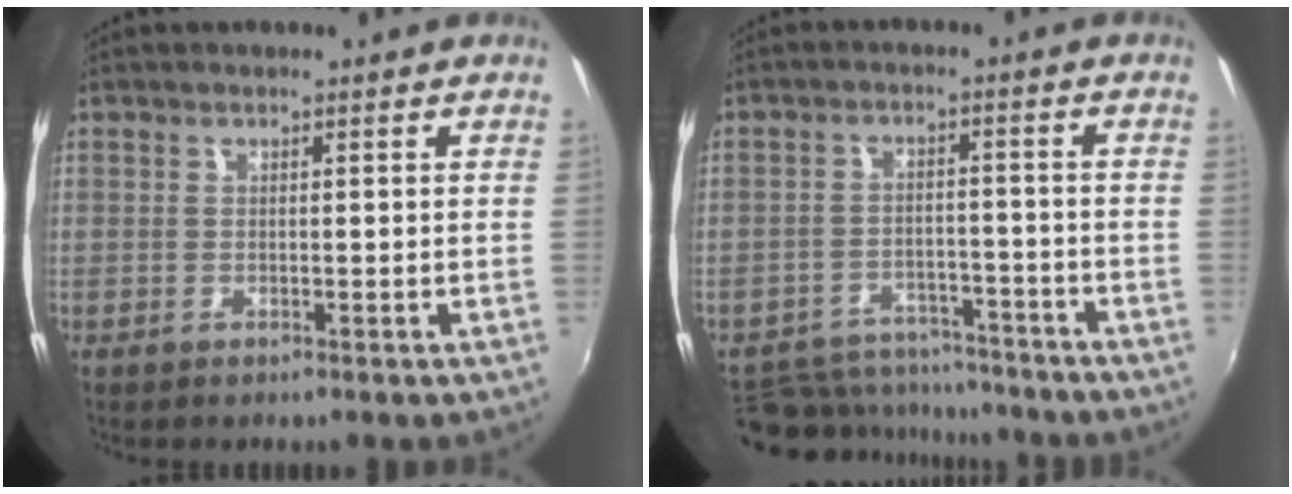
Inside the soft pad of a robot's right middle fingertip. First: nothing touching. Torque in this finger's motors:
{"motor_torque": [-0.44, -0.70, -0.05, -0.04]}